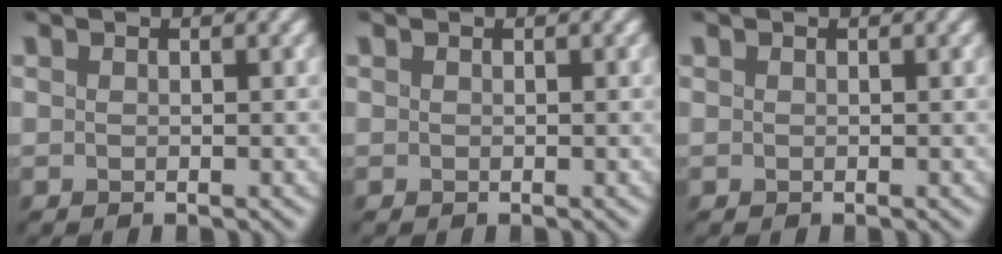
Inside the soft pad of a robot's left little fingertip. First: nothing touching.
{"total": 0.0}
{"total": 0.0}